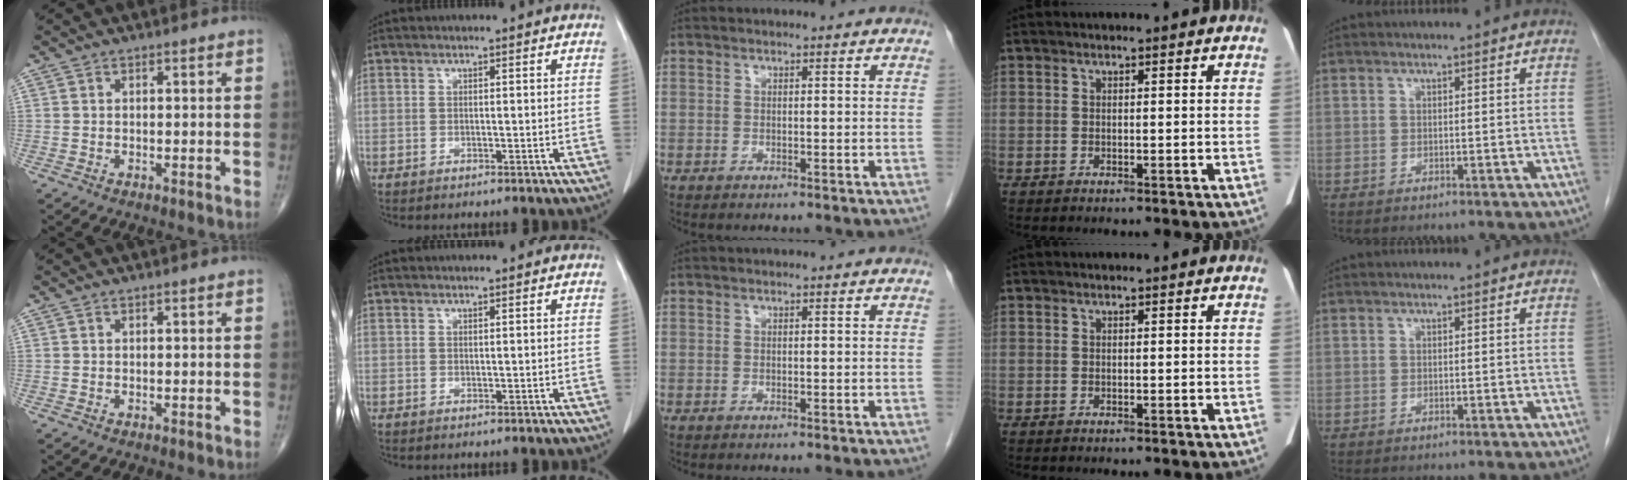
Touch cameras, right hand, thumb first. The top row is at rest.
{}